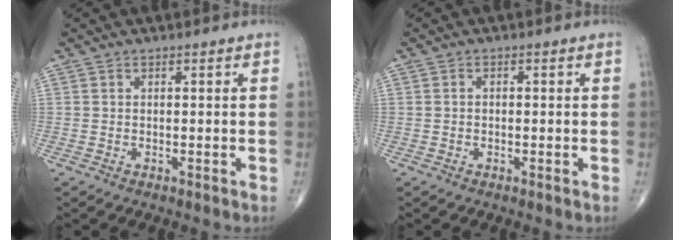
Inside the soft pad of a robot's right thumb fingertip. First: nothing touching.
{"total": 0.6, "force": [-0.1, 0.5, 0.4], "torque": [-0.008, 0.002, -0.004]}